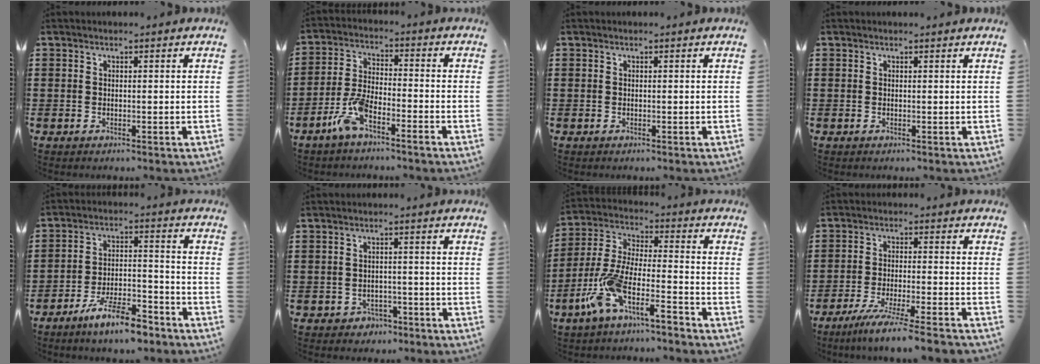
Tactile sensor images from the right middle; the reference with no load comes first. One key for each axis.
{"total": 6.3, "fx": -4.2, "fy": 1.2, "fz": 4.5, "tx": -0.117, "ty": -0.006, "tz": -0.086}
{"total": 0.0}
{"total": 0.0}
{"total": 8.7, "fx": -7.0, "fy": 1.7, "fz": 4.9, "tx": -0.091, "ty": 0.011, "tz": -0.132}
{"total": 2.0, "fx": -1.7, "fy": 0.9, "fz": -0.1, "tx": -0.008, "ty": 0.001, "tz": -0.040}
{"total": 9.4, "fx": -7.4, "fy": 0.8, "fz": 5.9, "tx": -0.149, "ty": -0.015, "tz": -0.154}
{"total": 6.3, "fx": -5.5, "fy": -0.6, "fz": 3.0, "tx": -0.056, "ty": -0.017, "tz": -0.104}